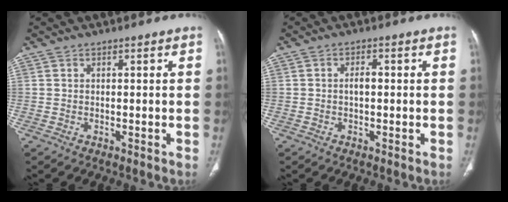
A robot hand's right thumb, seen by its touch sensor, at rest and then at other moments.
{"total": 1.9, "force": [-0.1, 1.1, 1.6], "torque": [-0.028, 0.003, -0.005]}